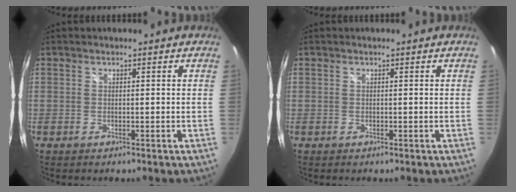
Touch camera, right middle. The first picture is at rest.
{"total": 0.0}